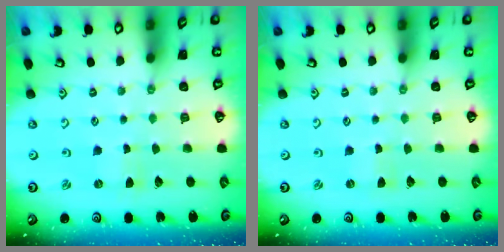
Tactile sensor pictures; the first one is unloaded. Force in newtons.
{"total": 0.0}